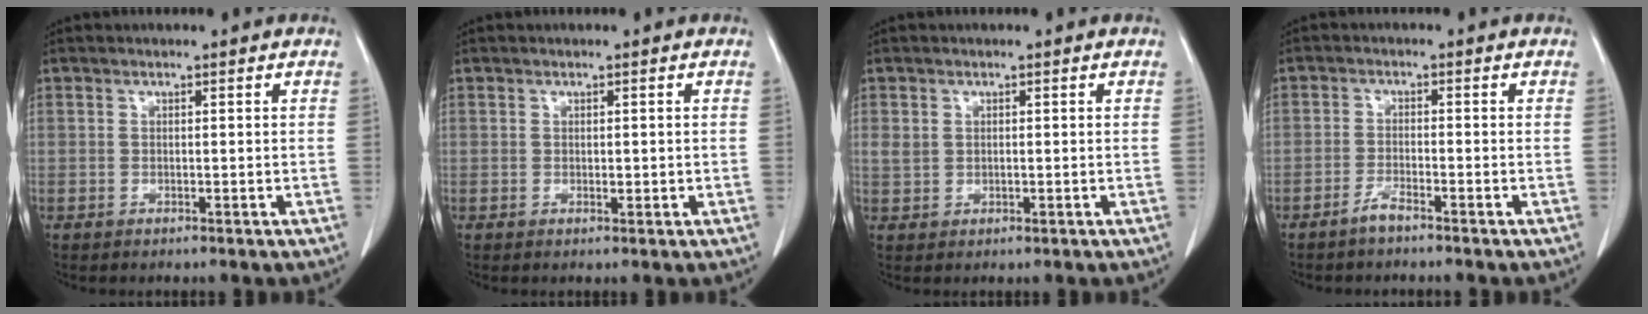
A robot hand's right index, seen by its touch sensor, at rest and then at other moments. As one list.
[{"total": 0.9, "force": [0.0, 0.5, 0.7], "torque": [-0.011, -0.001, 0.004]}, {"total": 2.0, "force": [0.4, 1.6, 1.1], "torque": [-0.028, 0.007, 0.017]}, {"total": 2.3, "force": [-1.9, 0.0, 1.2], "torque": [-0.028, -0.002, -0.039]}]